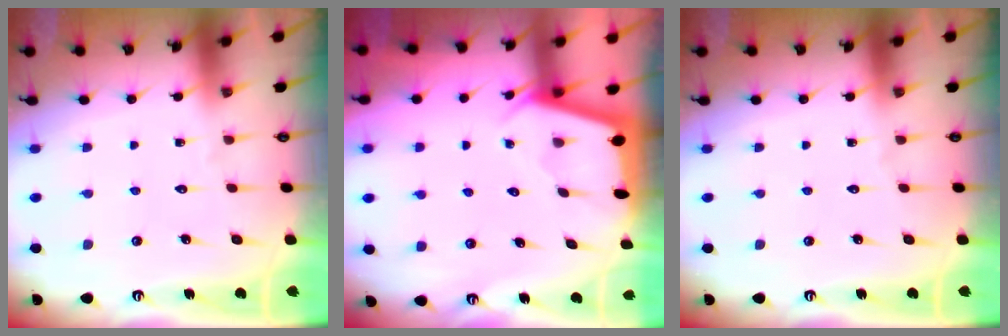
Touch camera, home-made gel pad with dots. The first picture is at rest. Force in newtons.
{"total": 2.2, "press": 2.2, "slide": 0.1}
{"total": 0.0}